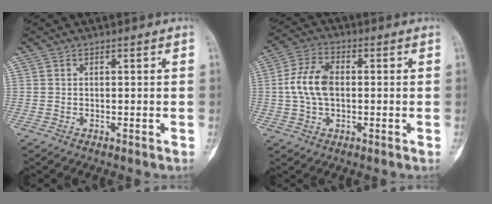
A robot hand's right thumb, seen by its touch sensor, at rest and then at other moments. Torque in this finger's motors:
{"motor_torque": [0.21, 0.21, 0.56, 0.16, 0.05]}